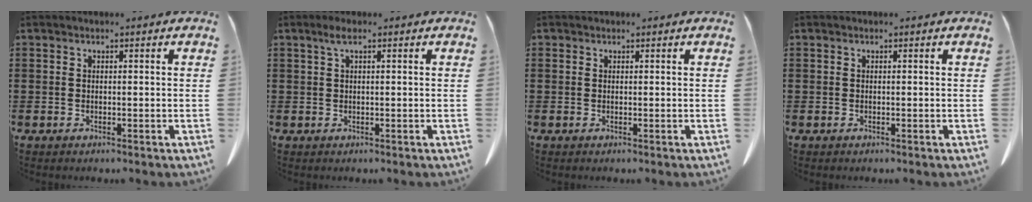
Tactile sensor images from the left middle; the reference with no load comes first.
{"total": 1.6, "force": [0.6, 0.3, 1.5], "torque": [-0.031, 0.004, 0.010]}
{"total": 0.0}
{"total": 0.0}